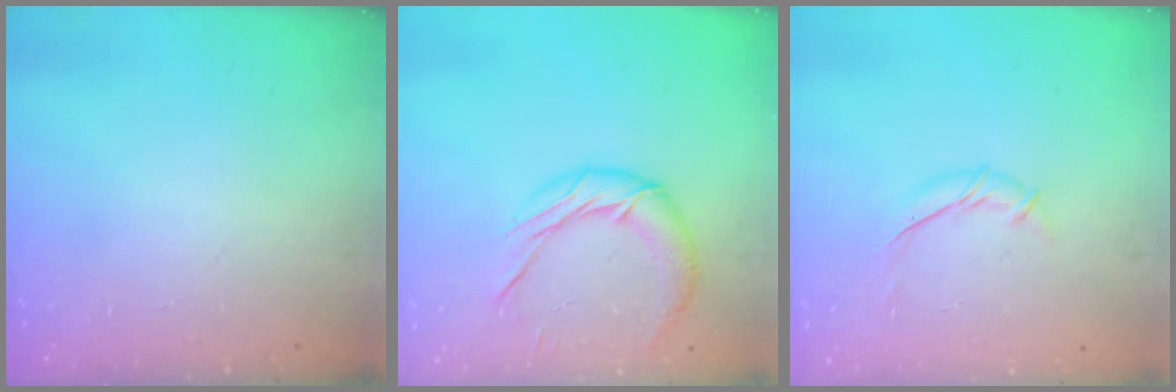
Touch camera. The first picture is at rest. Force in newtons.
{"total": 13.1, "press": 13.0, "slide": 1.0}
{"total": 7.7, "press": 7.6, "slide": 0.8}